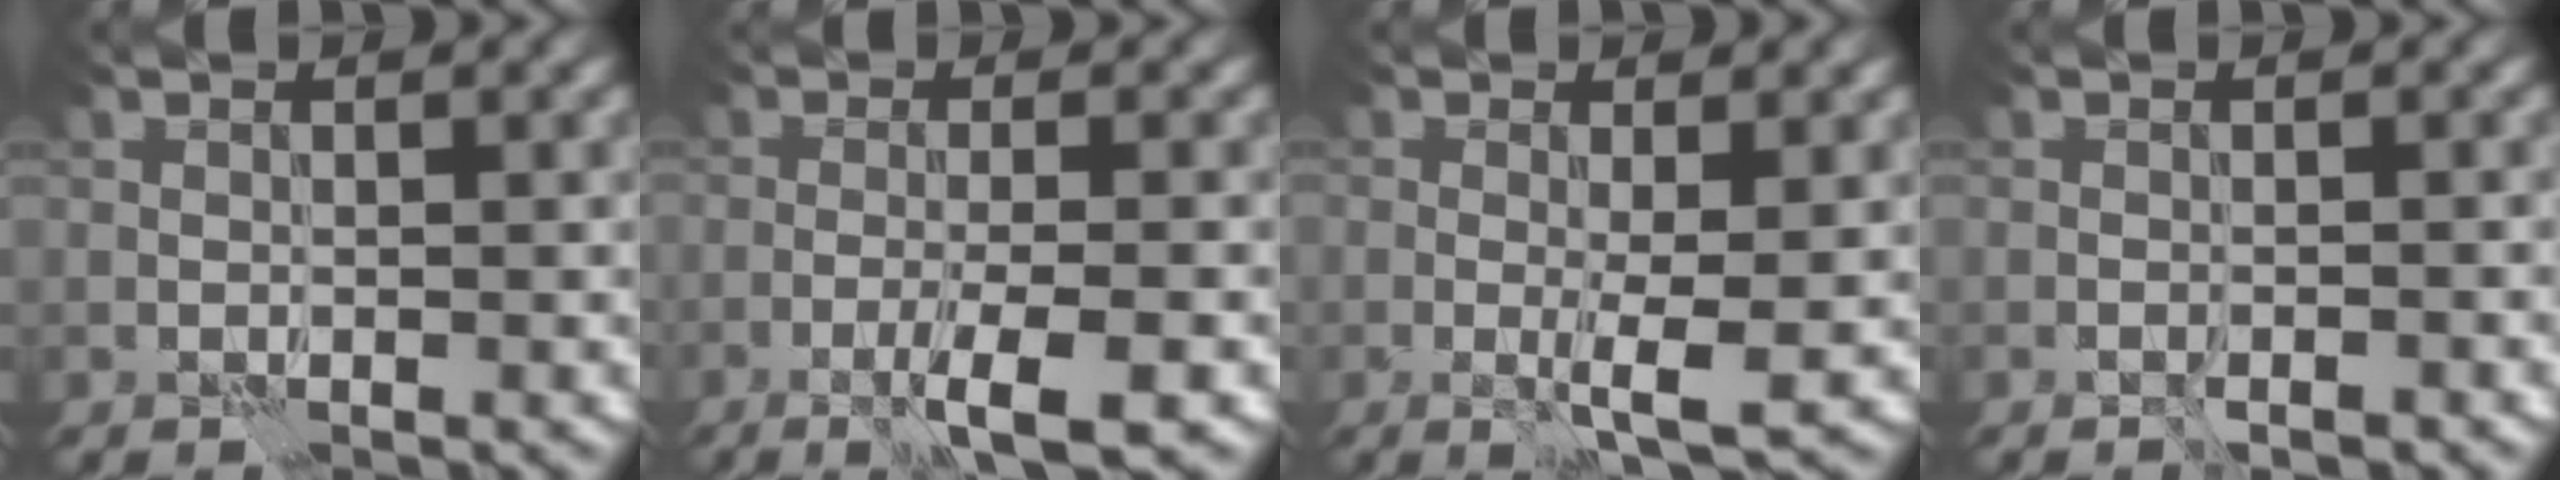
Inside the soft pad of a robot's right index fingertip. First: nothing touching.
{"total": 4.1, "force": [-2.2, 0.2, 3.4], "torque": [-0.054, 0.003, -0.045]}
{"total": 3.0, "force": [-0.5, 0.3, 3.0], "torque": [-0.053, -0.007, -0.011]}
{"total": 1.3, "force": [-1.1, 0.0, 0.7], "torque": [-0.012, 0.001, -0.017]}